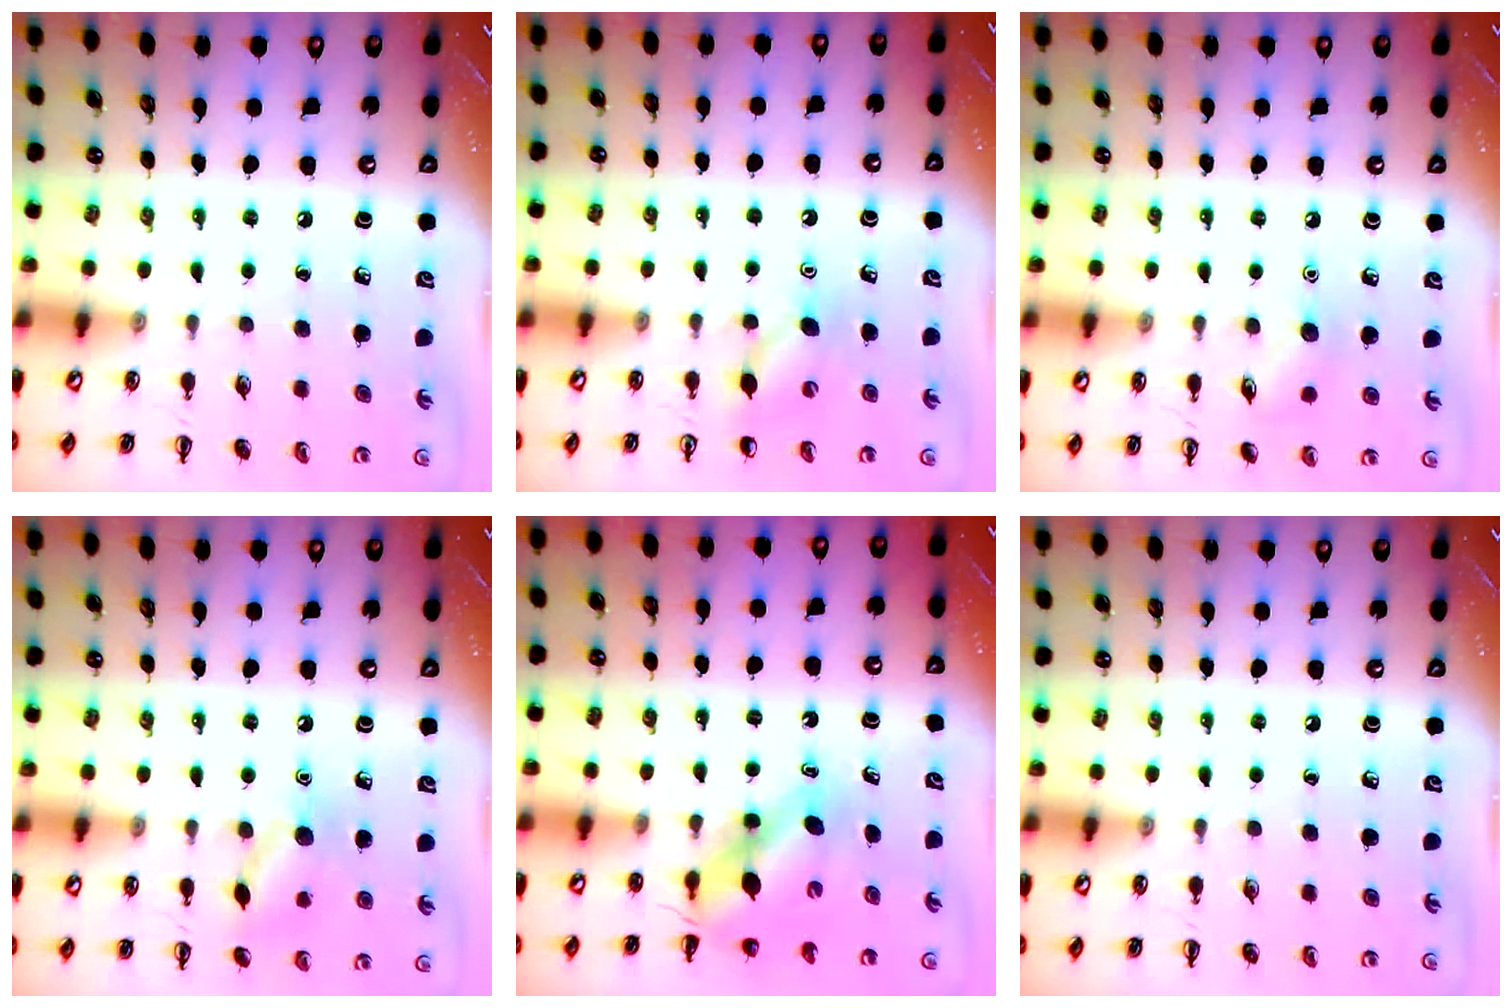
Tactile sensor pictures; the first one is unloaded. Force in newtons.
{"total": 6.7, "press": 6.4, "slide": 1.7}
{"total": 6.0, "press": 5.8, "slide": 1.5}
{"total": 9.8, "press": 9.8, "slide": 0.5}
{"total": 6.0, "press": 6.0, "slide": 0.4}
{"total": 0.0}